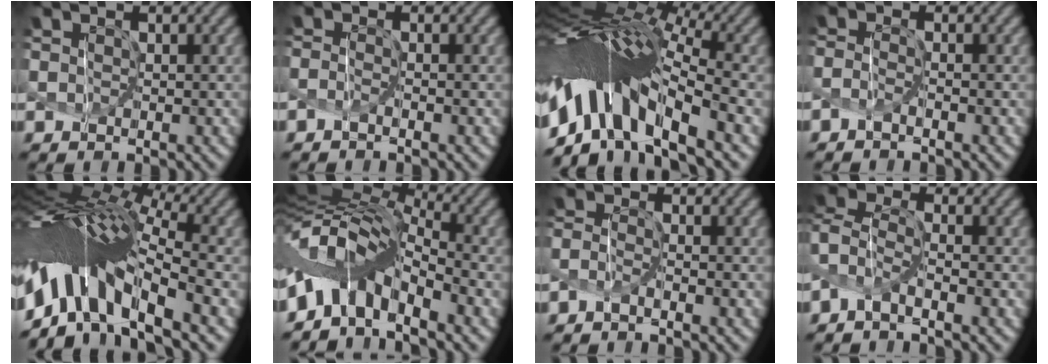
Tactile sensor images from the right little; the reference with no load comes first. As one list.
[{"total": 1.3, "force": [-0.9, -0.8, -0.2], "torque": [-0.022, -0.003, -0.009]}, {"total": 12.9, "force": [-3.7, 4.8, 11.5], "torque": [-0.245, 0.023, -0.052]}, {"total": 1.3, "force": [-1.2, -0.7, 0.1], "torque": [-0.028, -0.003, -0.016]}, {"total": 11.3, "force": [-3.4, 3.8, 10.1], "torque": [-0.219, 0.024, -0.047]}, {"total": 6.2, "force": [-3.7, 3.0, 4.0], "torque": [-0.085, 0.004, -0.069]}, {"total": 1.4, "force": [-1.3, -0.5, 0.3], "torque": [-0.033, -0.002, -0.020]}, {"total": 2.6, "force": [-2.0, 0.4, 1.7], "torque": [-0.052, 0.000, -0.039]}]